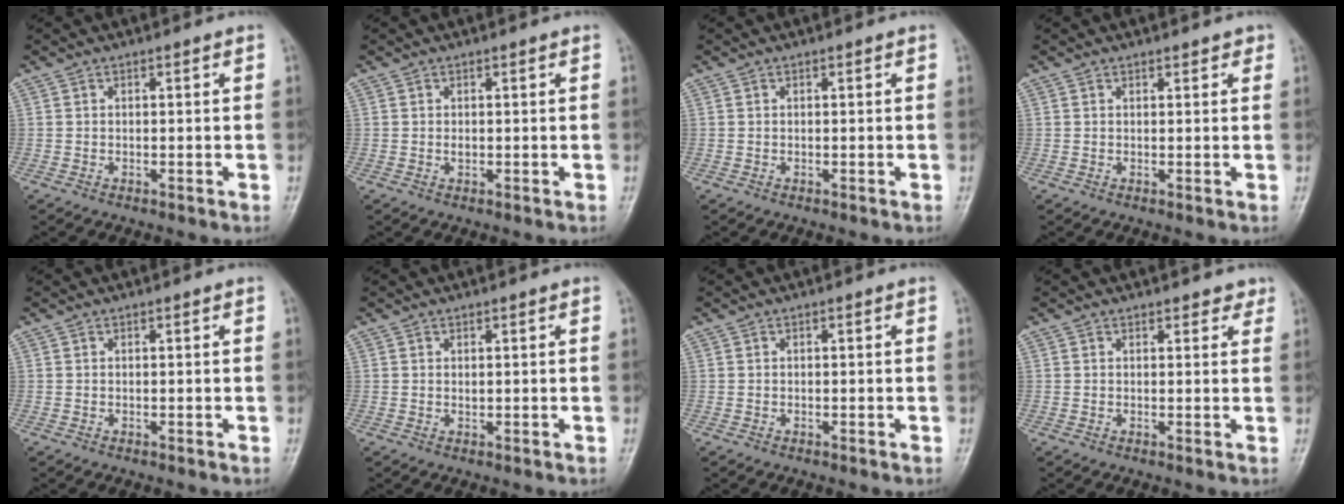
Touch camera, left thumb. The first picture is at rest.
{"total": 0.7, "force": [0.2, 0.5, 0.5], "torque": [-0.006, 0.000, 0.002]}
{"total": 0.0}
{"total": 1.4, "force": [1.1, 0.7, 0.5], "torque": [0.008, -0.003, 0.008]}
{"total": 0.0}
{"total": 0.8, "force": [0.5, 0.4, 0.5], "torque": [-0.006, -0.003, 0.007]}
{"total": 0.0}
{"total": 2.3, "force": [1.9, 1.2, 0.6], "torque": [0.018, -0.006, 0.015]}